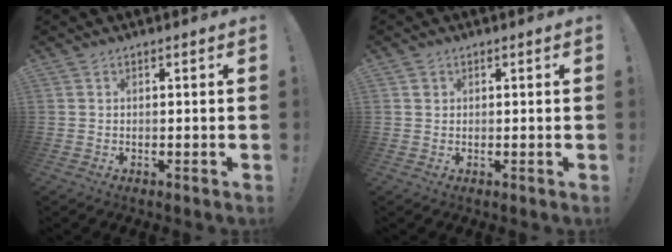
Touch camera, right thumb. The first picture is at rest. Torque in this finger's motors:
{"motor_torque": [0.16, 0.05, 0.45, -0.07, -0.03]}